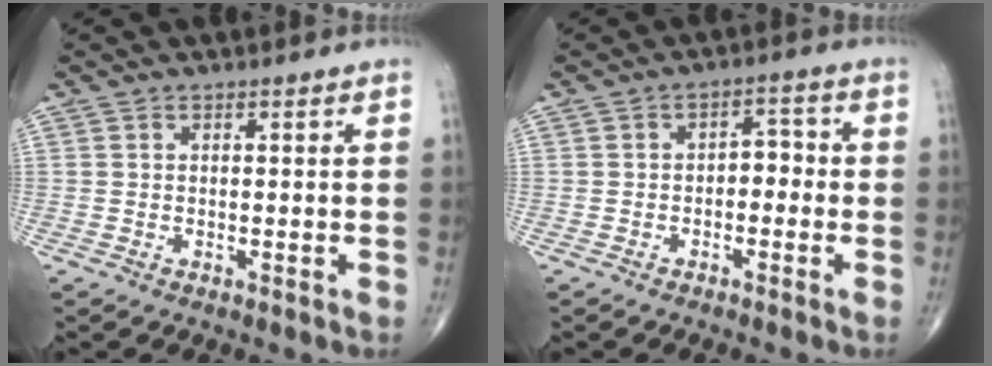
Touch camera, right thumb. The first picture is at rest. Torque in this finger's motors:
{"motor_torque": [0.06, -0.11, 0.33, -0.15, 0.01]}